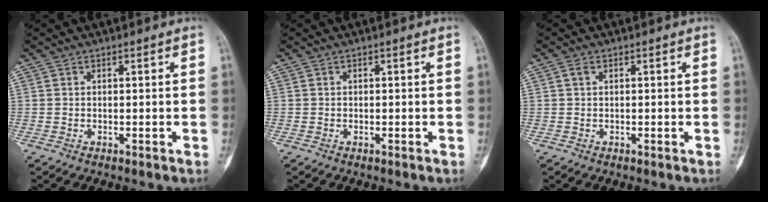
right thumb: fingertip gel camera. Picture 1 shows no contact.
{"total": 0.0}
{"total": 1.1, "force": [0.3, 0.7, 0.7], "torque": [-0.011, 0.004, 0.003]}